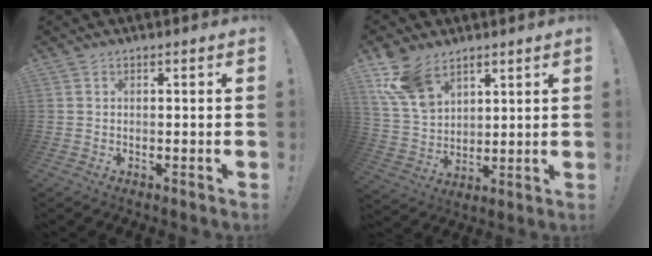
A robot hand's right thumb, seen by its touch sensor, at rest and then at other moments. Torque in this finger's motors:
{"motor_torque": [0.07, 0.20, 0.92, 0.86, 0.03]}